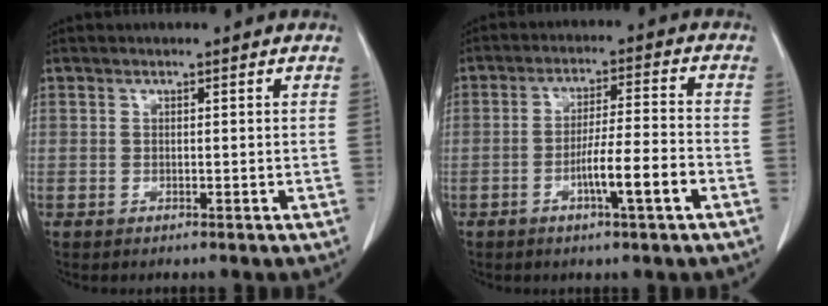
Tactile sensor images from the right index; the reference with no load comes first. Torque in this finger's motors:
{"motor_torque": [1.16, -0.70, 0.58, 0.15]}